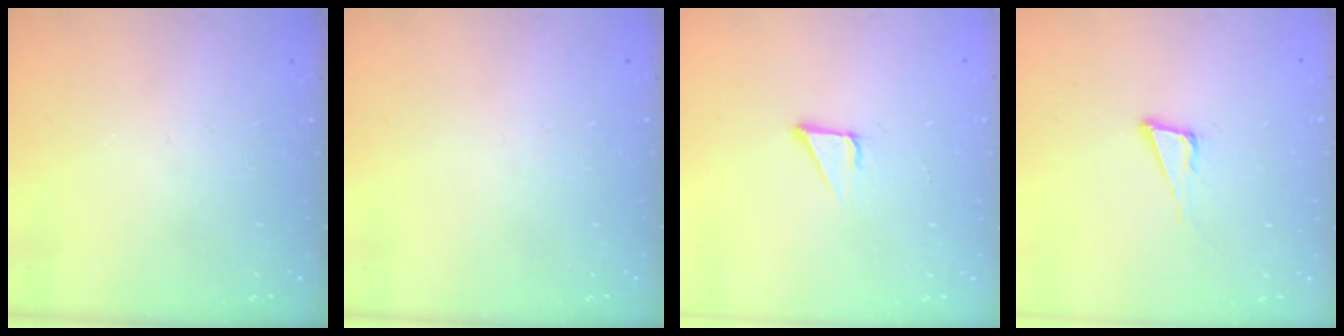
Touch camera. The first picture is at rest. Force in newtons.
{"total": 0.0}
{"total": 2.1, "press": 2.1, "slide": 0.1}
{"total": 5.5, "press": 4.7, "slide": 2.8}